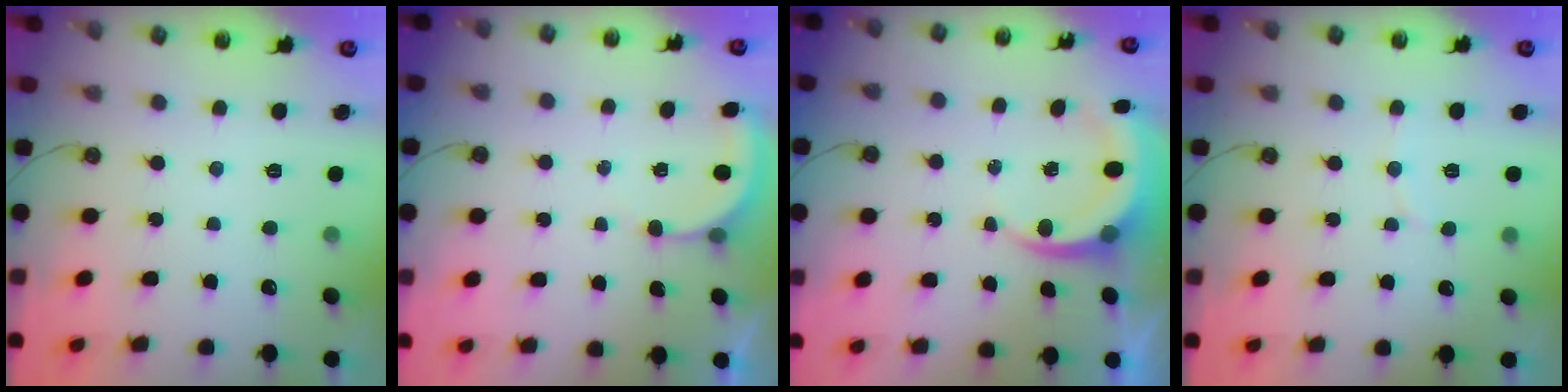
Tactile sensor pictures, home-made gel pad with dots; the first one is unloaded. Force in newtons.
{"total": 2.9, "press": 2.9, "slide": 0.2}
{"total": 6.2, "press": 6.1, "slide": 0.9}
{"total": 3.9, "press": 3.7, "slide": 1.0}